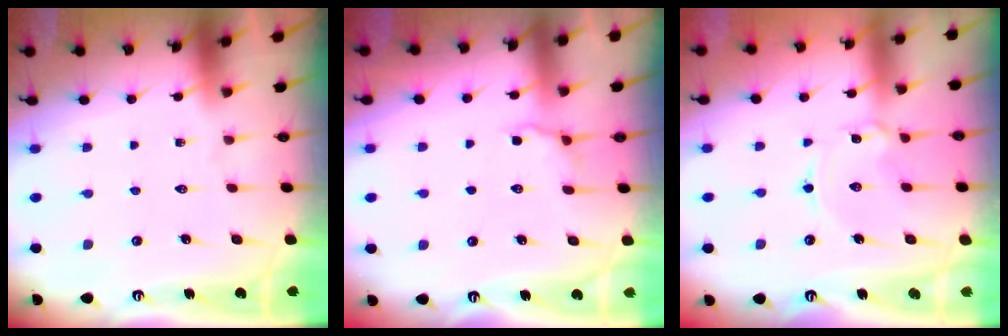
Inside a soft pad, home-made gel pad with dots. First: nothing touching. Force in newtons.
{"total": 4.8, "press": 4.5, "slide": 1.7}
{"total": 2.1, "press": 2.1, "slide": 0.4}